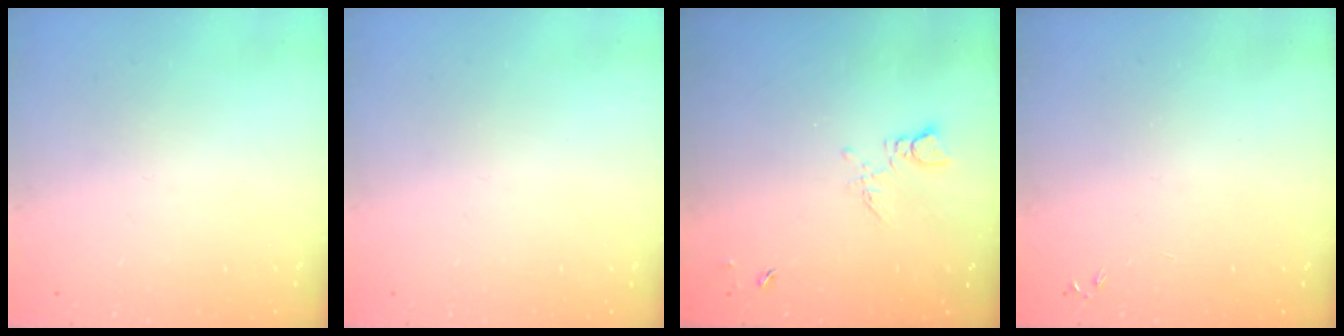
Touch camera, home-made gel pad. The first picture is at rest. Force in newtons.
{"total": 0.0}
{"total": 5.9, "press": 5.9, "slide": 0.9}
{"total": 0.0}